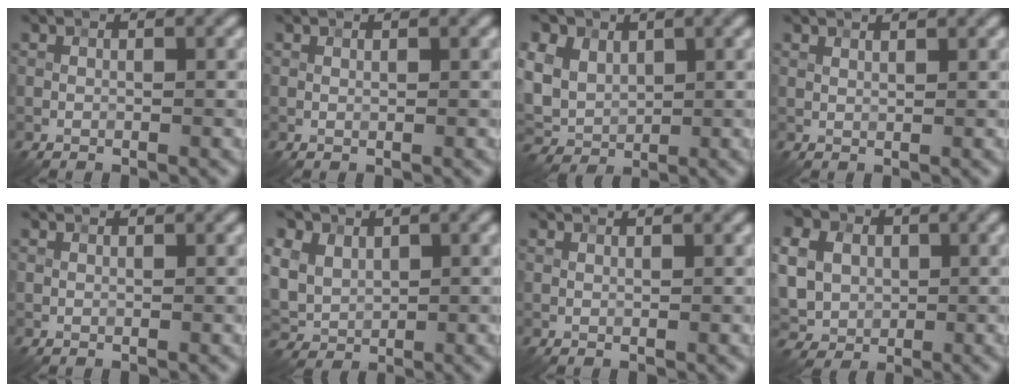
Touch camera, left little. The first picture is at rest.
{"total": 0.0}
{"total": 10.5, "force": [4.2, 8.2, 5.1], "torque": [-0.128, 0.027, 0.062]}
{"total": 1.4, "force": [1.3, 0.1, 0.4], "torque": [-0.009, -0.003, 0.017]}
{"total": 0.9, "force": [0.9, 0.0, 0.2], "torque": [-0.009, -0.003, 0.007]}
{"total": 7.0, "force": [3.0, 5.3, 3.4], "torque": [-0.103, 0.018, 0.056]}
{"total": 1.6, "force": [1.5, 0.2, 0.5], "torque": [-0.011, -0.004, 0.016]}
{"total": 12.6, "force": [3.4, 10.5, 5.9], "torque": [-0.154, 0.017, 0.052]}